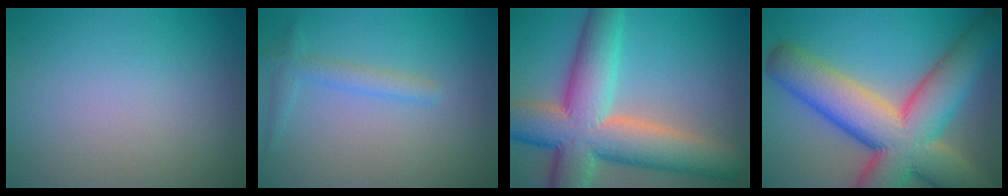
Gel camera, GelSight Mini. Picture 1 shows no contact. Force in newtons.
{"total": 1.9, "press": 1.9, "slide": 0.1}
{"total": 12.5, "press": 12.5, "slide": 0.7}
{"total": 14.6, "press": 14.6, "slide": 1.1}